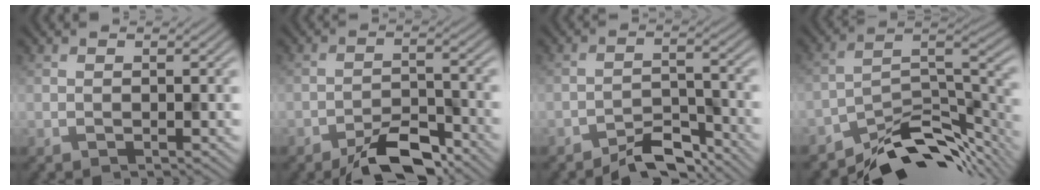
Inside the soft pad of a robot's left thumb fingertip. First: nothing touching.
{"total": 6.2, "force": [-4.7, 2.0, 3.6], "torque": [-0.054, 0.004, -0.087]}
{"total": 5.1, "force": [-4.4, 1.5, 2.2], "torque": [-0.031, 0.005, -0.082]}
{"total": 11.1, "force": [-8.5, 4.2, 5.8], "torque": [-0.086, -0.005, -0.146]}